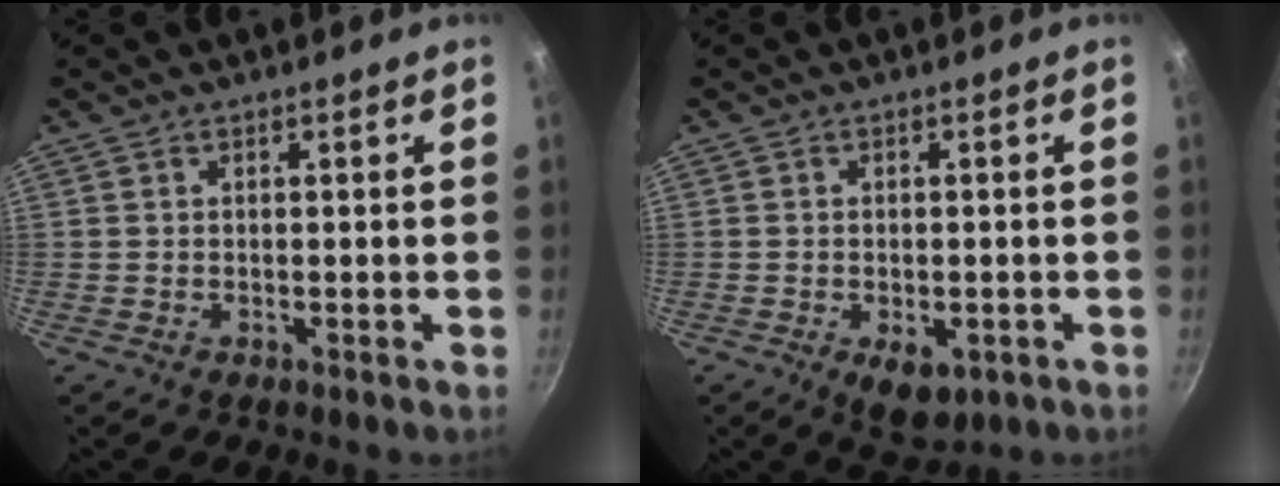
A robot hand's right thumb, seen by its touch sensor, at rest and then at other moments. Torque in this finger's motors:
{"motor_torque": [0.77, 0.61, -0.14, 0.03, 0.01]}